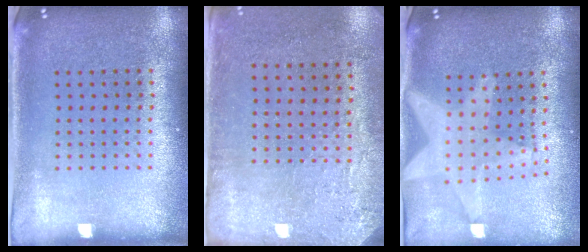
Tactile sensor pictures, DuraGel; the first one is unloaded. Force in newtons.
{"total": 2.8, "press": 2.3, "slide": 1.6}
{"total": 2.2, "press": 1.8, "slide": 1.3}